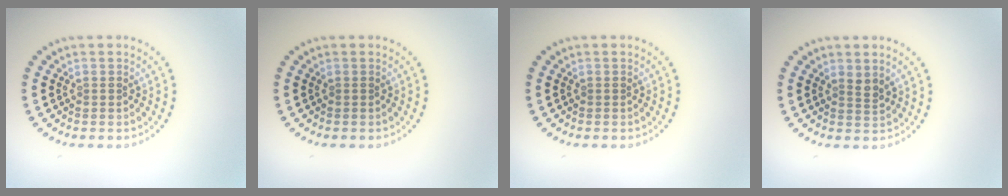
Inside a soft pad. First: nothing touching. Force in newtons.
{"total": 0.0}
{"total": 0.0}
{"total": 1.2, "press": 1.0, "slide": 0.7}